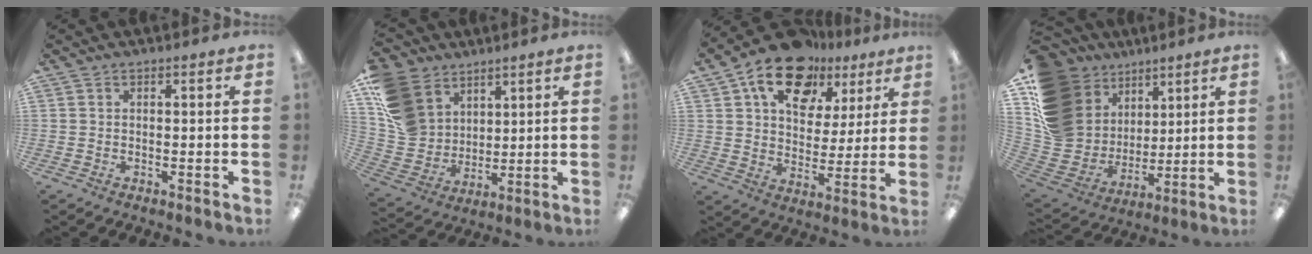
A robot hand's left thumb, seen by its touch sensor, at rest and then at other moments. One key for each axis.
{"total": 14.4, "fx": 7.4, "fy": 11.0, "fz": 5.5, "tx": -0.139, "ty": -0.030, "tz": 0.151}
{"total": 17.2, "fx": 11.1, "fy": 10.3, "fz": 8.2, "tx": -0.139, "ty": -0.059, "tz": 0.198}
{"total": 19.0, "fx": 7.6, "fy": 15.6, "fz": 7.8, "tx": -0.156, "ty": -0.043, "tz": 0.171}